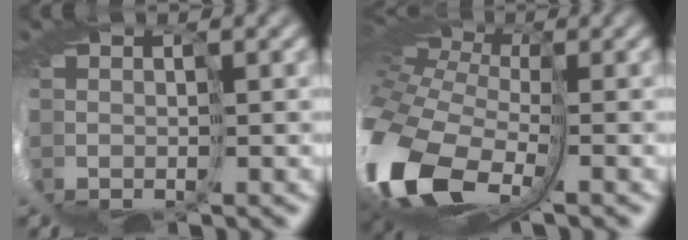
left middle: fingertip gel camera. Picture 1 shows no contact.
{"total": 15.7, "force": [-5.2, 9.7, 11.2], "torque": [-0.277, -0.064, -0.064]}